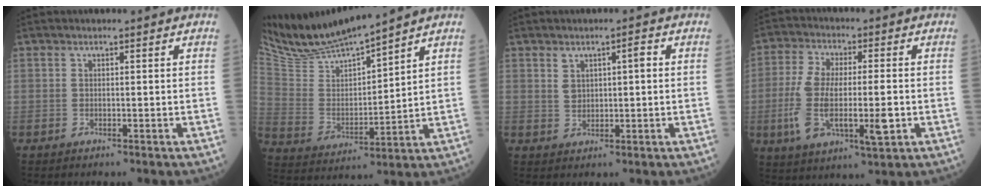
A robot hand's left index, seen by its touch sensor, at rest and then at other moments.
{"total": 12.9, "force": [12.1, -0.4, 4.5], "torque": [-0.102, 0.001, 0.245]}
{"total": 3.4, "force": [1.0, 1.6, 2.8], "torque": [-0.052, 0.011, 0.021]}
{"total": 12.8, "force": [-2.5, 4.4, 11.8], "torque": [-0.239, -0.007, -0.039]}